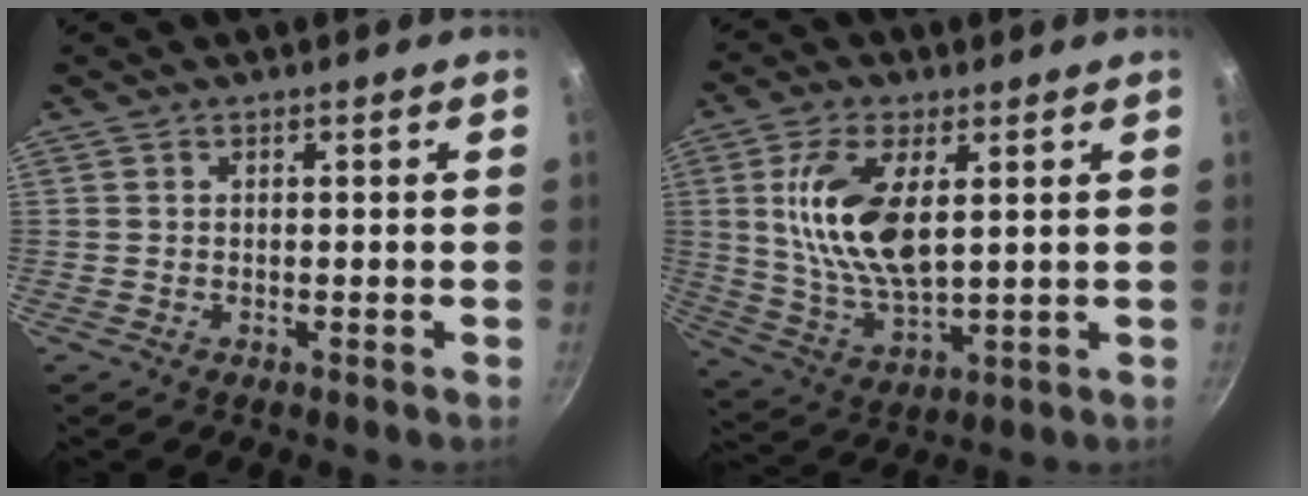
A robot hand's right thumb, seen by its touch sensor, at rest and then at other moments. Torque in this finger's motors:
{"motor_torque": [0.56, 1.78, 1.78, 0.45, 0.26]}